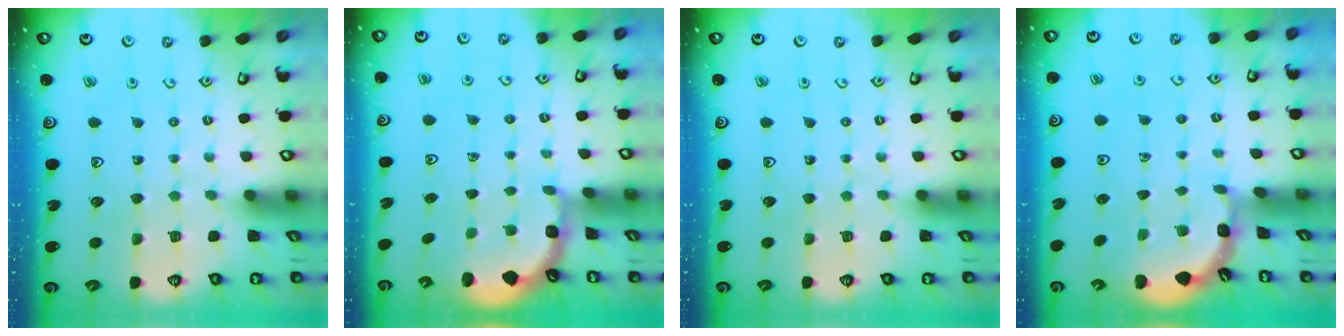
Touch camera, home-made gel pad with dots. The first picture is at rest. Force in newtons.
{"total": 2.0, "press": 1.6, "slide": 1.2}
{"total": 0.0}
{"total": 1.5, "press": 1.5, "slide": 0.1}